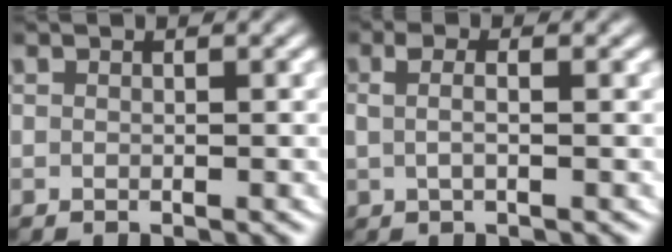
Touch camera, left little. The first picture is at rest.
{"total": 2.3, "force": [0.2, 1.0, 2.1], "torque": [-0.037, 0.005, -0.001]}